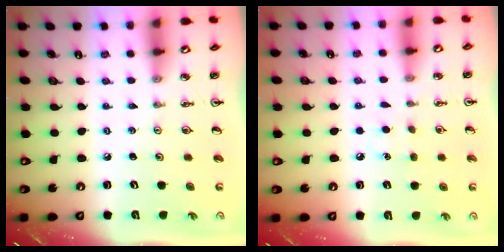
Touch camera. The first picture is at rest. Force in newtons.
{"total": 6.9, "press": 6.9, "slide": 0.8}